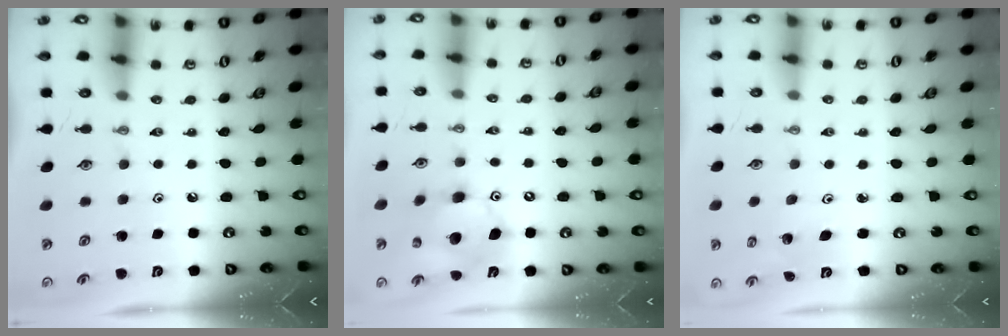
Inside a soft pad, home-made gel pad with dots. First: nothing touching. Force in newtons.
{"total": 12.8, "press": 12.6, "slide": 2.2}
{"total": 1.9, "press": 1.9, "slide": 0.1}